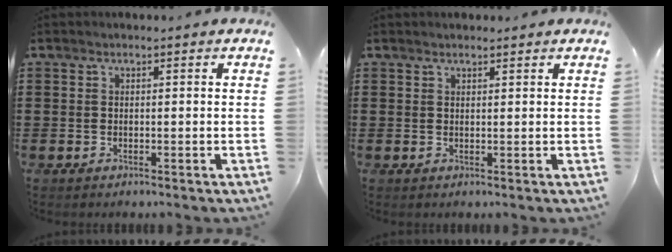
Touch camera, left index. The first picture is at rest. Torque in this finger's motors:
{"motor_torque": [0.22, 0.19, 0.01, 0.00]}